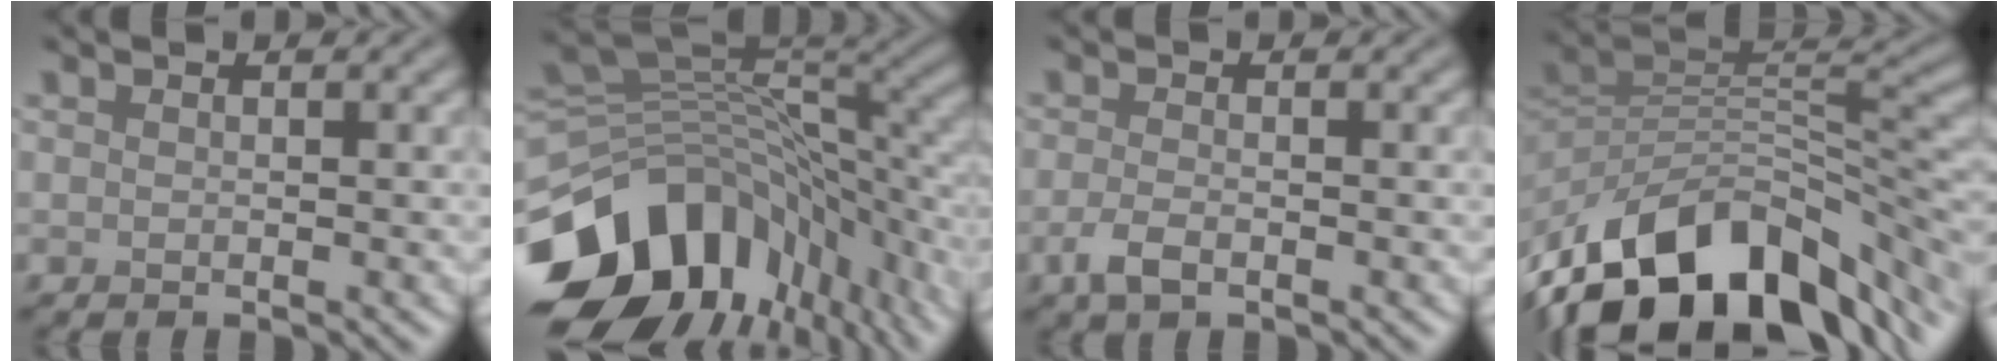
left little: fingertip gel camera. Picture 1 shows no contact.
{"total": 15.4, "force": [-7.2, 10.3, 9.0], "torque": [-0.173, -0.006, -0.110]}
{"total": 2.0, "force": [-1.1, 0.8, 1.5], "torque": [-0.037, -0.004, -0.025]}
{"total": 13.6, "force": [-7.6, 7.6, 8.4], "torque": [-0.157, 0.014, -0.135]}